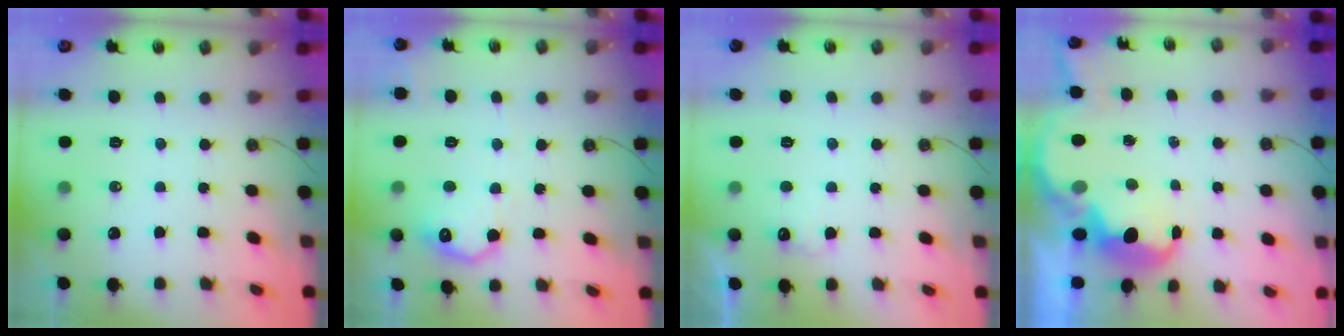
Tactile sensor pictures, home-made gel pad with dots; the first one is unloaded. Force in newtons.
{"total": 12.0, "press": 12.0, "slide": 0.5}
{"total": 5.0, "press": 4.8, "slide": 1.1}
{"total": 6.3, "press": 6.3, "slide": 0.9}